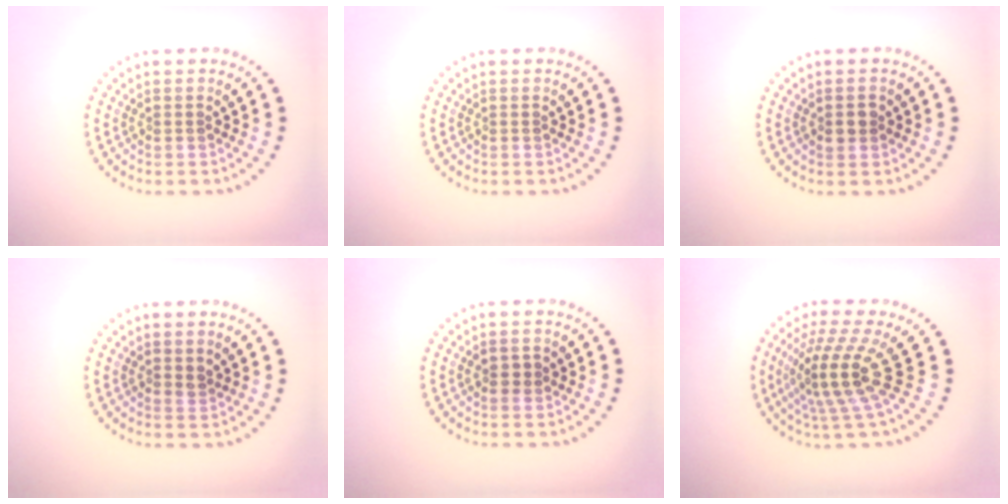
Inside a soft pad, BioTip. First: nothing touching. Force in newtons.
{"total": 0.0}
{"total": 1.3, "press": 1.3, "slide": 0.0}
{"total": 0.8, "press": 0.7, "slide": 0.4}
{"total": 1.2, "press": 1.2, "slide": 0.1}
{"total": 5.2, "press": 3.6, "slide": 3.7}